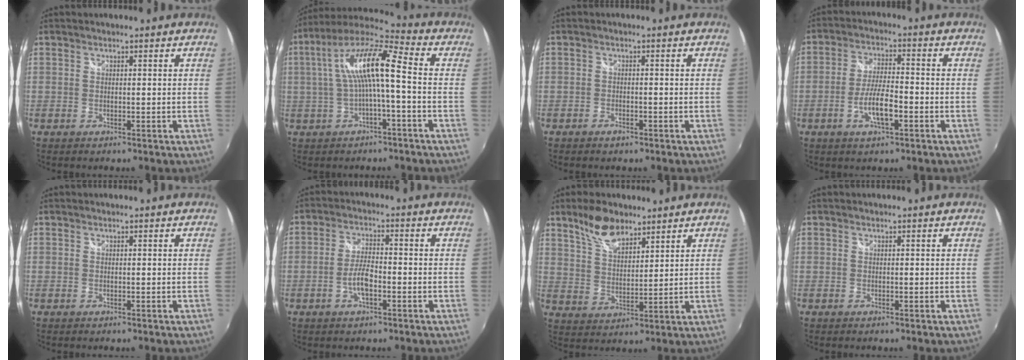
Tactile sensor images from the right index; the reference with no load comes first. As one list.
[{"total": 12.7, "force": [-0.1, 2.2, 12.5], "torque": [-0.245, 0.024, -0.002]}, {"total": 1.7, "force": [-1.2, 1.0, 0.7], "torque": [-0.016, -0.002, -0.022]}, {"total": 7.1, "force": [-2.9, 1.8, 6.3], "torque": [-0.123, 0.001, -0.051]}, {"total": 0.0}, {"total": 4.8, "force": [-1.9, 1.6, 4.1], "torque": [-0.088, 0.005, -0.036]}, {"total": 8.5, "force": [6.2, 3.7, 4.5], "torque": [-0.083, 0.011, 0.120]}, {"total": 0.0}]